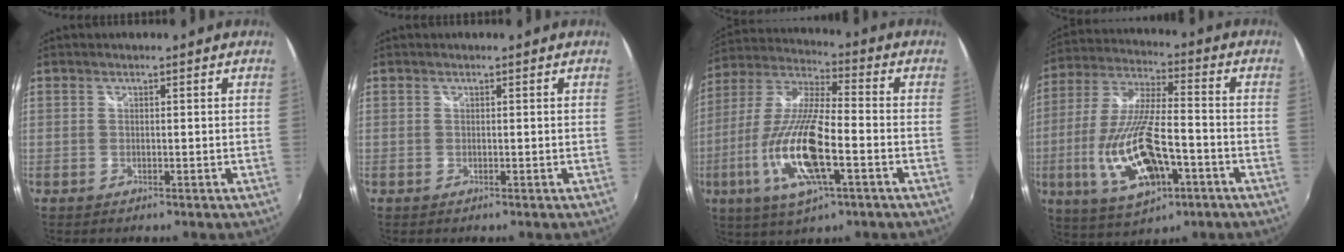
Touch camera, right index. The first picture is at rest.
{"total": 0.0}
{"total": 18.6, "force": [-6.2, 5.0, 16.8], "torque": [-0.347, -0.024, -0.120]}
{"total": 18.9, "force": [-6.5, 6.9, 16.3], "torque": [-0.345, -0.025, -0.105]}